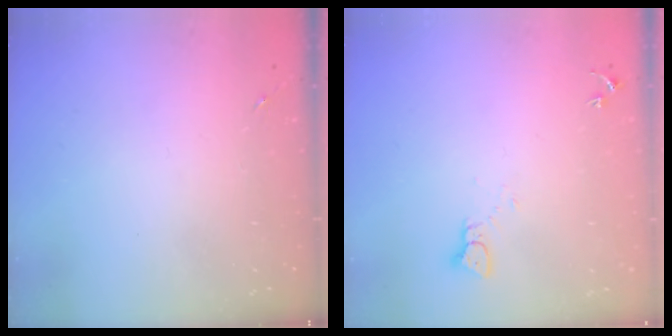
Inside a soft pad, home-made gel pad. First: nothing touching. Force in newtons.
{"total": 2.4, "press": 2.4, "slide": 0.2}